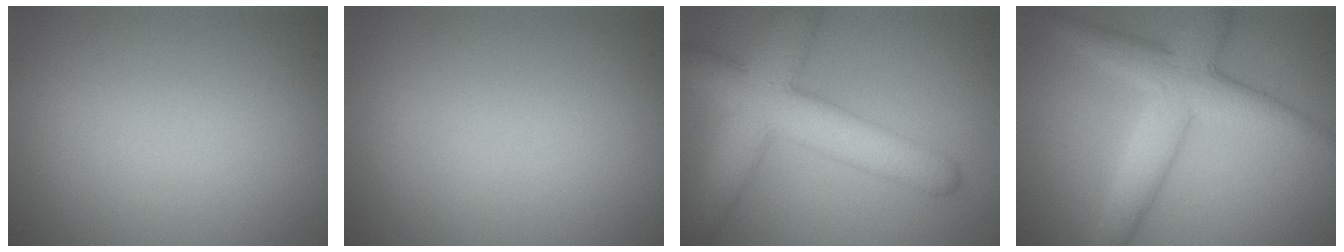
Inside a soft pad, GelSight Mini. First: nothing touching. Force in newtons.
{"total": 0.0}
{"total": 8.7, "press": 8.7, "slide": 0.2}
{"total": 5.7, "press": 5.7, "slide": 0.2}